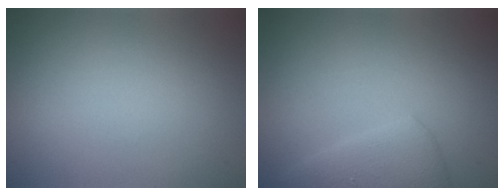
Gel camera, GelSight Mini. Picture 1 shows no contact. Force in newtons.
{"total": 3.4, "press": 3.4, "slide": 0.2}